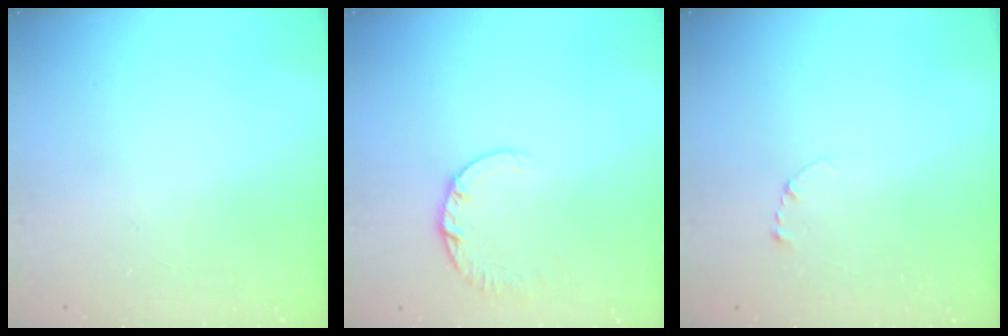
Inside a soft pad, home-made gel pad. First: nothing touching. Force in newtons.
{"total": 2.4, "press": 2.4, "slide": 0.2}
{"total": 2.7, "press": 2.7, "slide": 0.3}